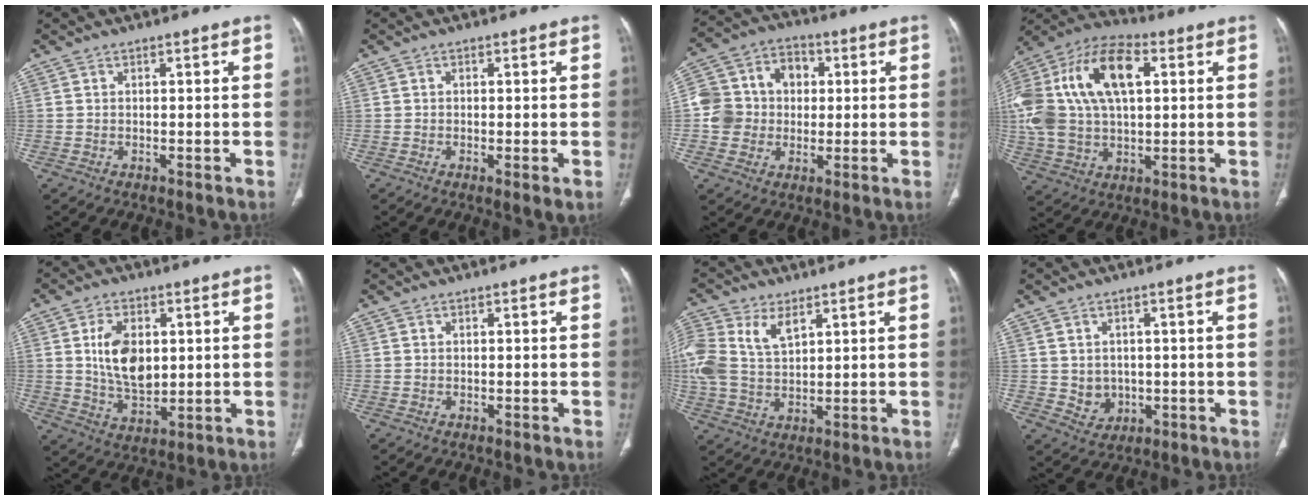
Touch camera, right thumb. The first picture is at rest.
{"total": 2.2, "force": [-0.5, 0.5, 2.1], "torque": [-0.042, -0.009, -0.009]}
{"total": 12.0, "force": [0.3, 10.9, 5.1], "torque": [-0.067, 0.031, 0.000]}
{"total": 24.9, "force": [5.4, 14.2, 19.8], "torque": [-0.412, 0.026, 0.091]}
{"total": 10.6, "force": [1.9, 6.5, 8.1], "torque": [-0.129, -0.015, 0.044]}
{"total": 0.0}
{"total": 11.5, "force": [4.8, 6.7, 7.9], "torque": [-0.185, 0.000, 0.101]}
{"total": 4.4, "force": [-0.1, 3.9, 2.1], "torque": [-0.017, -0.002, 0.013]}